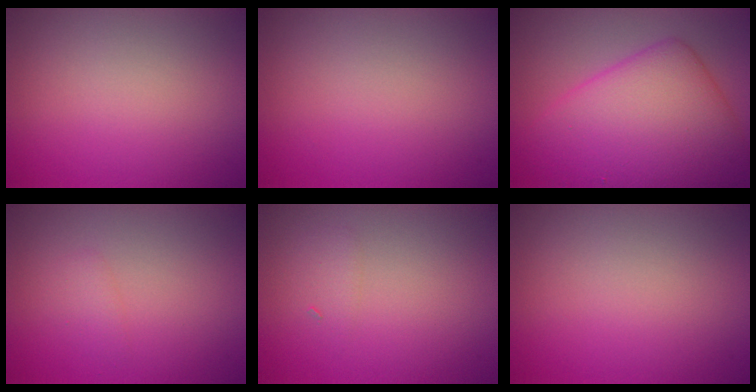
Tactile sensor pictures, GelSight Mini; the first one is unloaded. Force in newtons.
{"total": 0.0}
{"total": 9.5, "press": 9.5, "slide": 0.1}
{"total": 1.0, "press": 1.0, "slide": 0.1}
{"total": 1.0, "press": 1.0, "slide": 0.1}
{"total": 0.0}